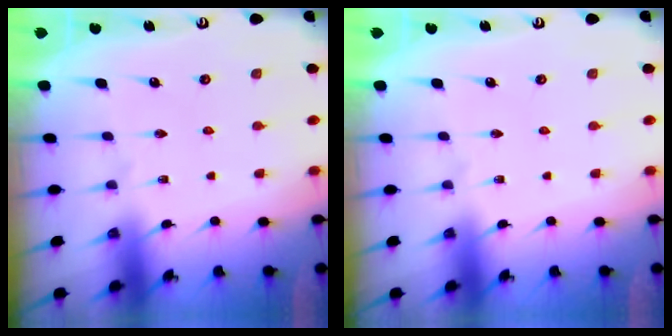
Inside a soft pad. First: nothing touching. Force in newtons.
{"total": 0.0}